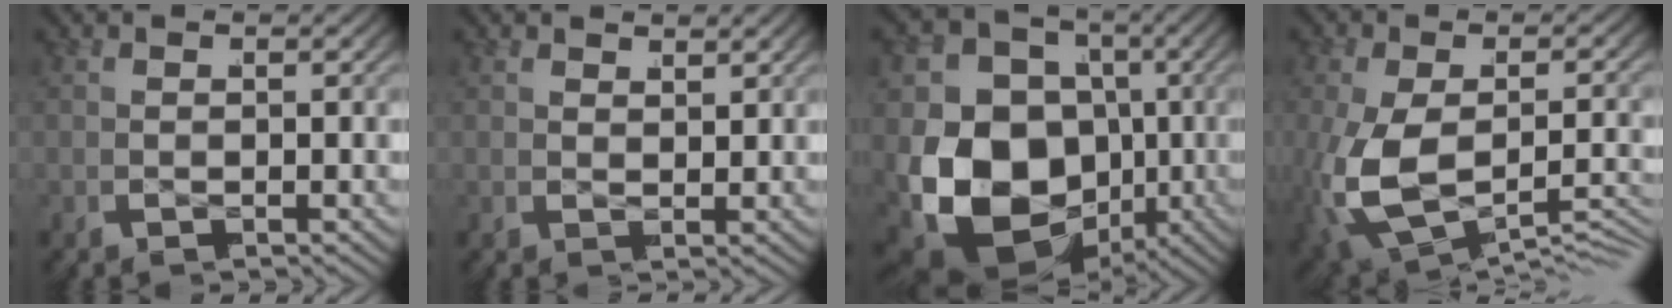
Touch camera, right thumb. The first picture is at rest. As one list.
[{"total": 1.3, "force": [1.3, 0.0, 0.2], "torque": [0.004, 0.003, 0.021]}, {"total": 22.6, "force": [-1.9, 17.5, 14.1], "torque": [-0.296, -0.055, -0.021]}, {"total": 8.0, "force": [-3.1, 5.1, 5.4], "torque": [-0.148, -0.020, -0.041]}]